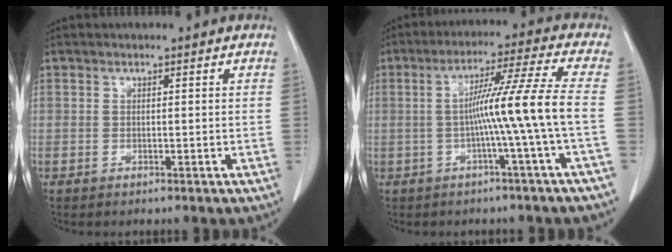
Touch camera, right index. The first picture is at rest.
{"total": 9.7, "force": [-1.6, -2.7, 9.2], "torque": [-0.155, 0.014, -0.025]}